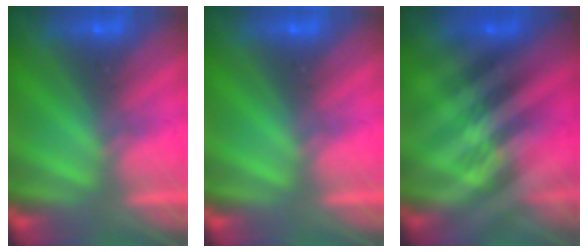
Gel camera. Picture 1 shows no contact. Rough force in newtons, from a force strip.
{"total": 0.0}
{"total": 2.4}